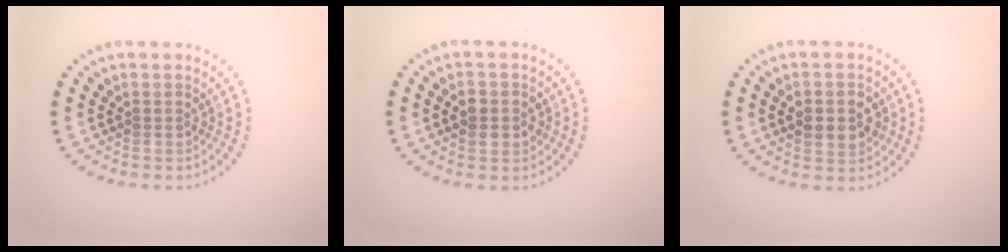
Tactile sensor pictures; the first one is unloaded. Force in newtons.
{"total": 2.2, "press": 2.2, "slide": 0.2}
{"total": 3.6, "press": 3.6, "slide": 0.2}